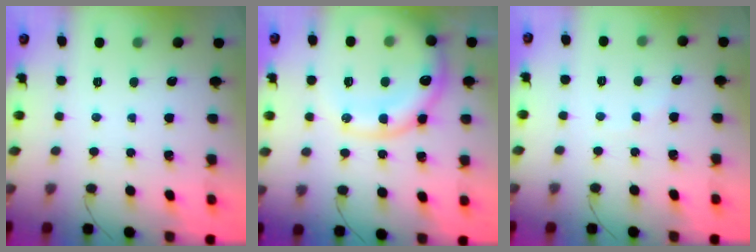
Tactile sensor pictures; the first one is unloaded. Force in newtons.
{"total": 18.8, "press": 18.5, "slide": 3.7}
{"total": 2.7, "press": 2.6, "slide": 0.5}